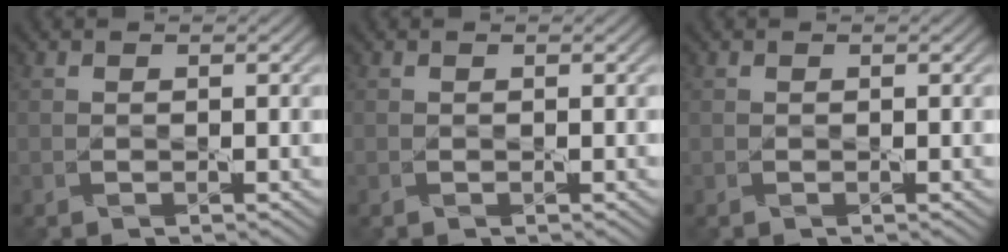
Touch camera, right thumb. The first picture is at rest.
{"total": 0.0}
{"total": 0.0}